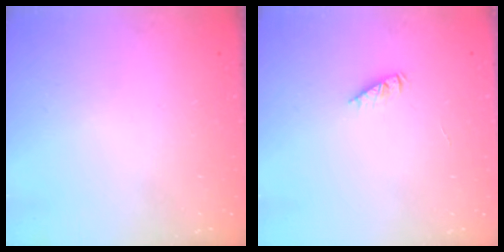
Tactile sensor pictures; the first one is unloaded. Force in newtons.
{"total": 2.3, "press": 2.3, "slide": 0.3}